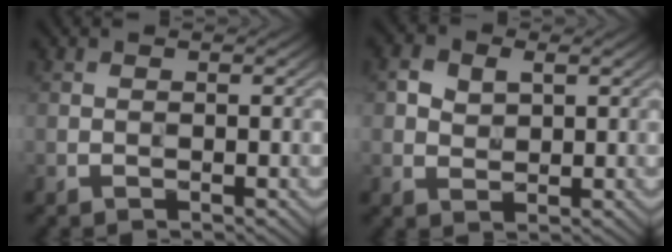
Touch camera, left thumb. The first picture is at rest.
{"total": 3.2, "force": [1.1, 2.2, 1.9], "torque": [-0.043, 0.000, 0.021]}